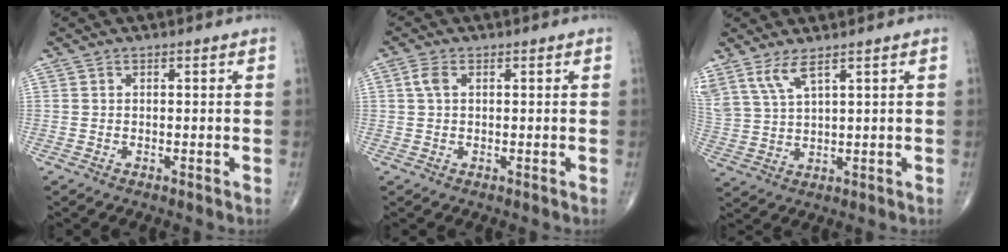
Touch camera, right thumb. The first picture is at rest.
{"total": 2.4, "force": [0.6, 1.4, 1.8], "torque": [-0.046, 0.010, 0.012]}
{"total": 6.0, "force": [4.1, 1.2, 4.2], "torque": [-0.102, -0.016, 0.094]}